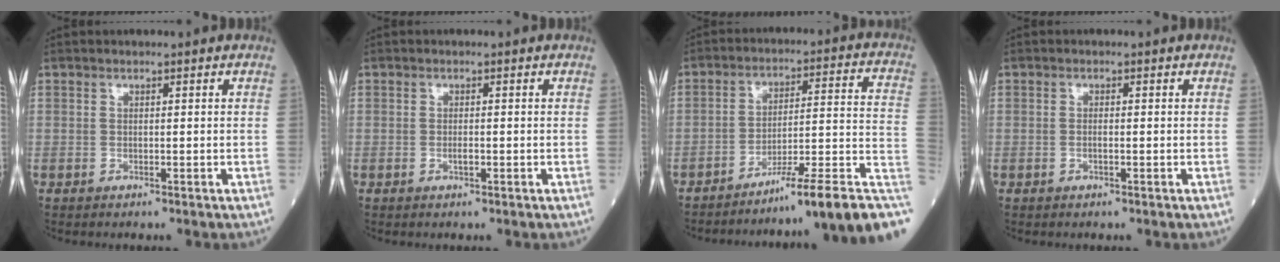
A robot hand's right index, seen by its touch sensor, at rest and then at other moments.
{"total": 0.8, "force": [-0.3, 0.3, 0.8], "torque": [-0.014, 0.000, -0.005]}
{"total": 16.8, "force": [-12.0, -0.7, 11.7], "torque": [-0.098, 0.034, -0.181]}
{"total": 0.9, "force": [-0.2, 0.2, 0.9], "torque": [-0.018, 0.000, -0.004]}